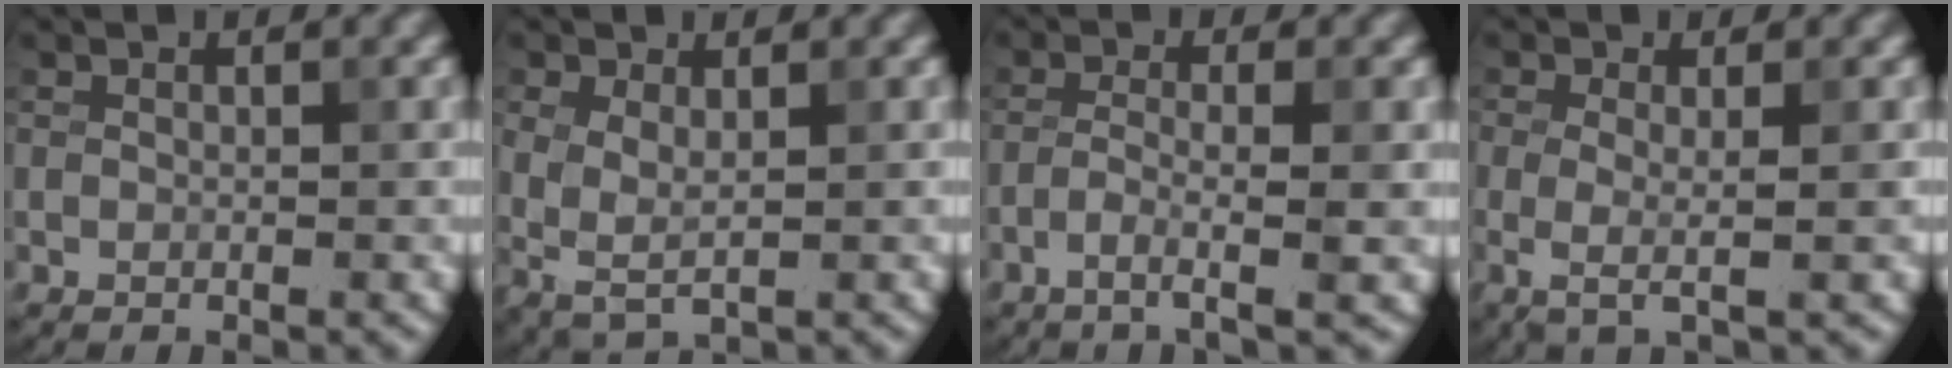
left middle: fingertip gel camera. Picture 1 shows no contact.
{"total": 2.7, "force": [0.3, 1.4, 2.3], "torque": [-0.056, -0.006, 0.006]}
{"total": 3.2, "force": [-1.4, 0.4, 2.9], "torque": [-0.046, 0.005, -0.039]}
{"total": 2.5, "force": [-0.4, 0.6, 2.4], "torque": [-0.045, -0.009, -0.008]}